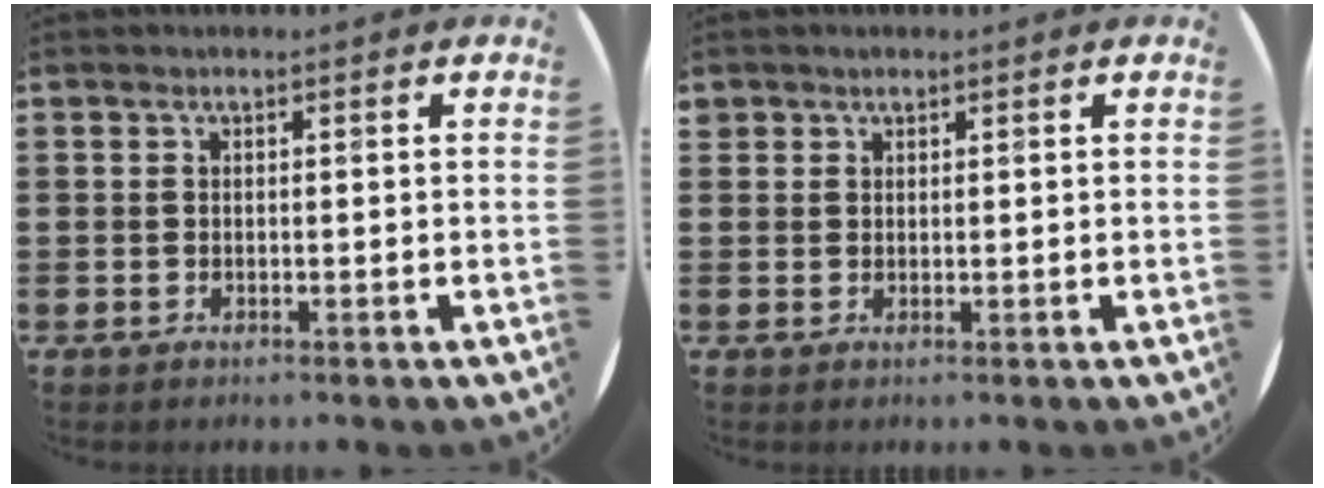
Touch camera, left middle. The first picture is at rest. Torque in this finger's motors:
{"motor_torque": [0.25, -0.15, -0.03, 0.01]}